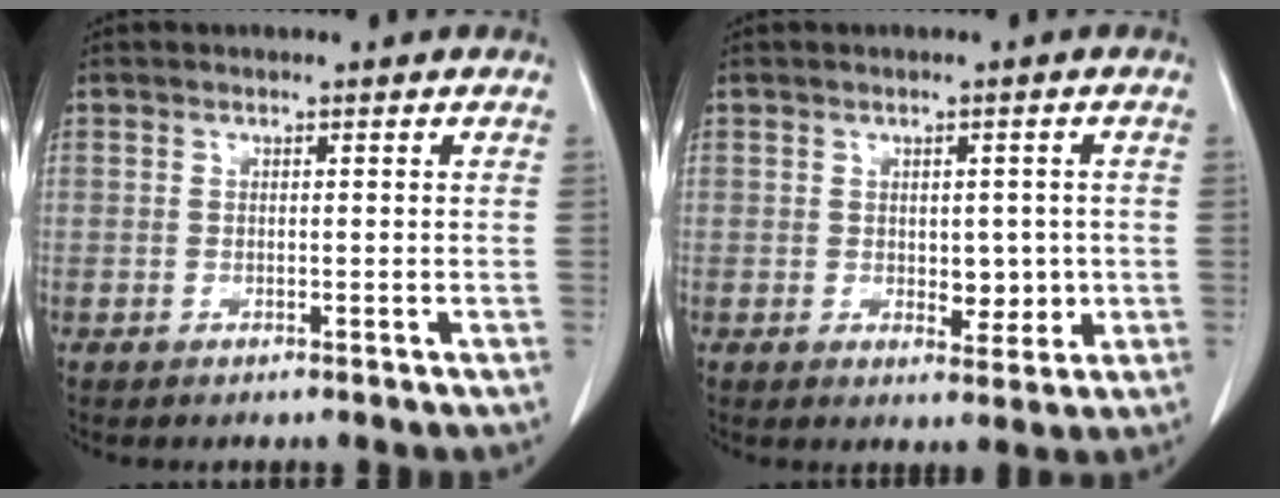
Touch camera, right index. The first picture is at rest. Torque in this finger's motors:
{"motor_torque": [0.06, 0.14, 0.03, 0.03]}